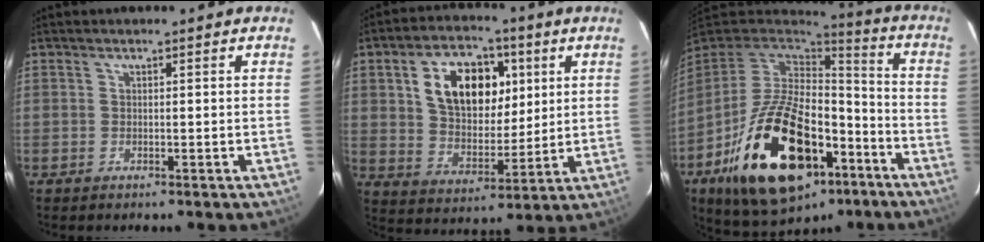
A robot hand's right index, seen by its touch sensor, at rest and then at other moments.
{"total": 15.4, "force": [4.9, 9.7, 10.9], "torque": [-0.194, 0.020, 0.092]}
{"total": 29.4, "force": [-13.8, 15.2, 21.1], "torque": [-0.400, -0.007, -0.207]}